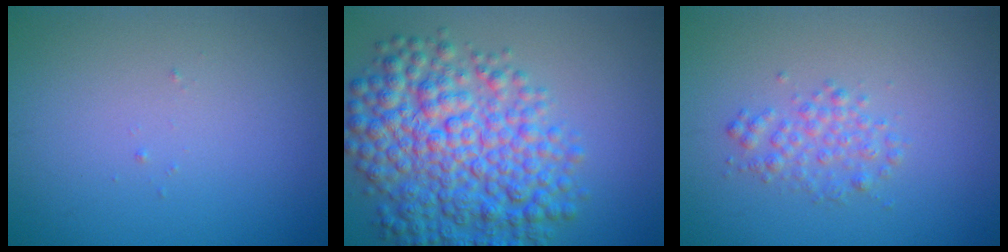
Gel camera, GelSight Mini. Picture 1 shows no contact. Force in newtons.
{"total": 9.3, "press": 9.3, "slide": 0.2}
{"total": 2.0, "press": 2.0, "slide": 0.0}